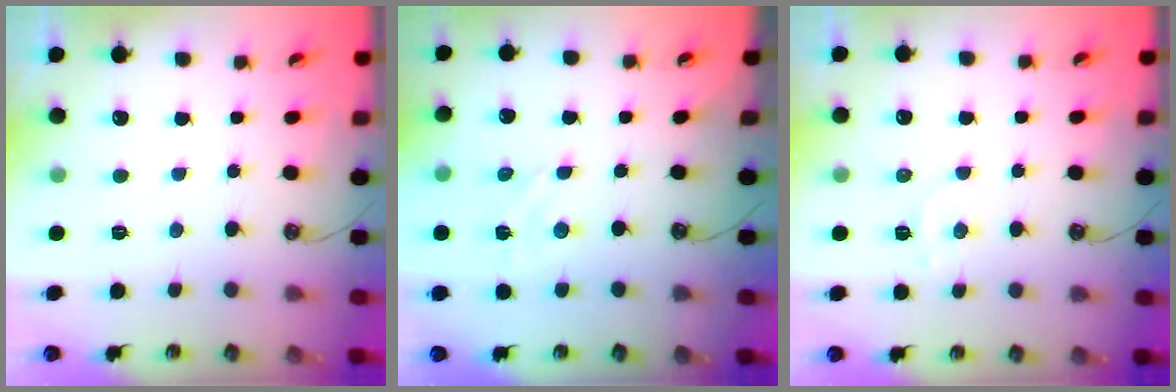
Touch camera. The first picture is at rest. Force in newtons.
{"total": 2.8, "press": 2.8, "slide": 0.1}
{"total": 3.8, "press": 3.7, "slide": 0.9}